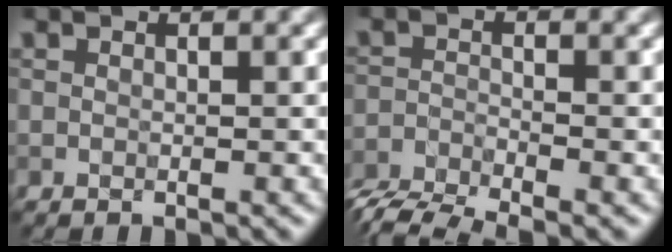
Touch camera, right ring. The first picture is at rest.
{"total": 5.3, "force": [-5.1, 0.5, 1.3], "torque": [-0.030, -0.010, -0.089]}